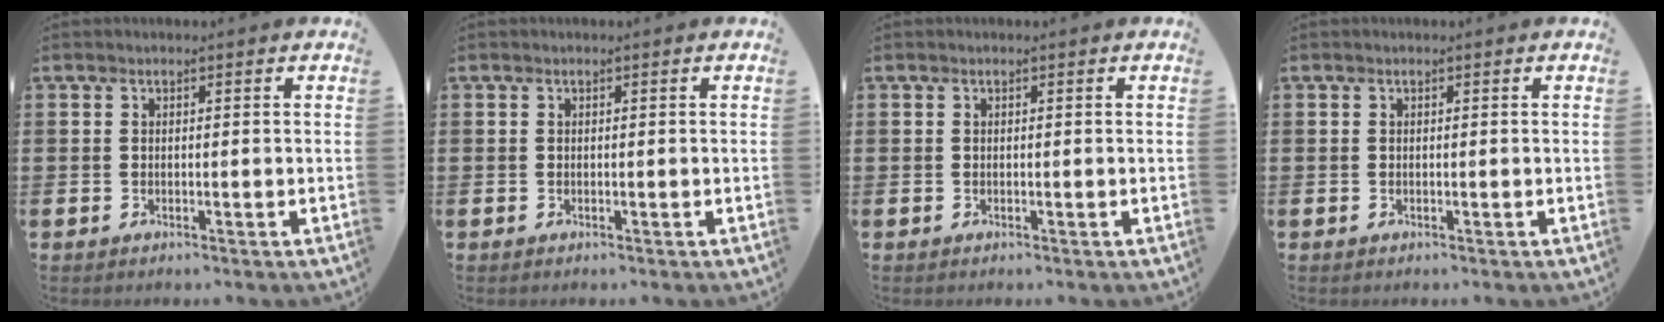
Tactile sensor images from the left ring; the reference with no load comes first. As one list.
[{"total": 0.0}, {"total": 0.0}, {"total": 0.0}]